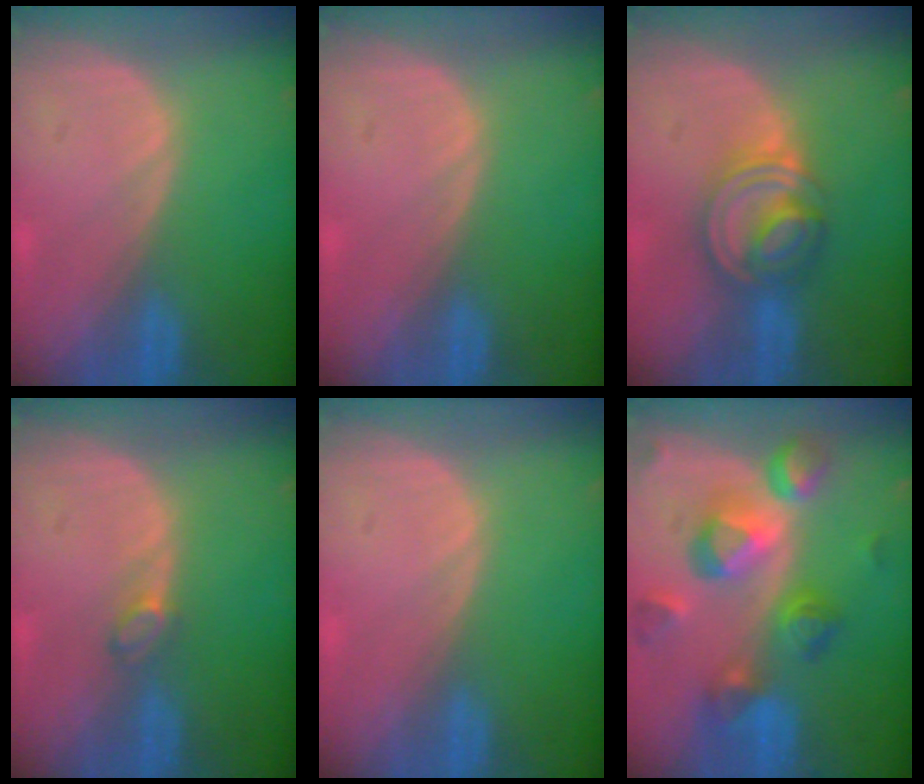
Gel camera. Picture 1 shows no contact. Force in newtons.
{"total": 0.0}
{"total": 7.4, "press": 6.5, "slide": 3.5}
{"total": 1.6, "press": 1.6, "slide": 0.2}
{"total": 0.0}
{"total": 10.5, "press": 9.4, "slide": 4.7}